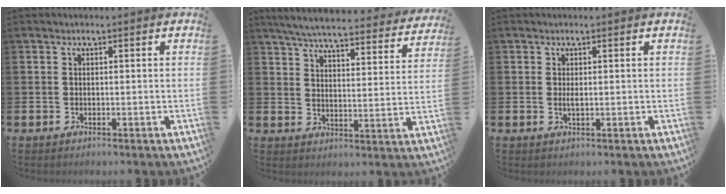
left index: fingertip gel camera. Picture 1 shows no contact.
{"total": 6.0, "force": [5.7, 0.5, 1.9], "torque": [-0.055, -0.042, 0.096]}
{"total": 0.9, "force": [0.2, 0.2, 0.9], "torque": [-0.016, 0.002, 0.002]}